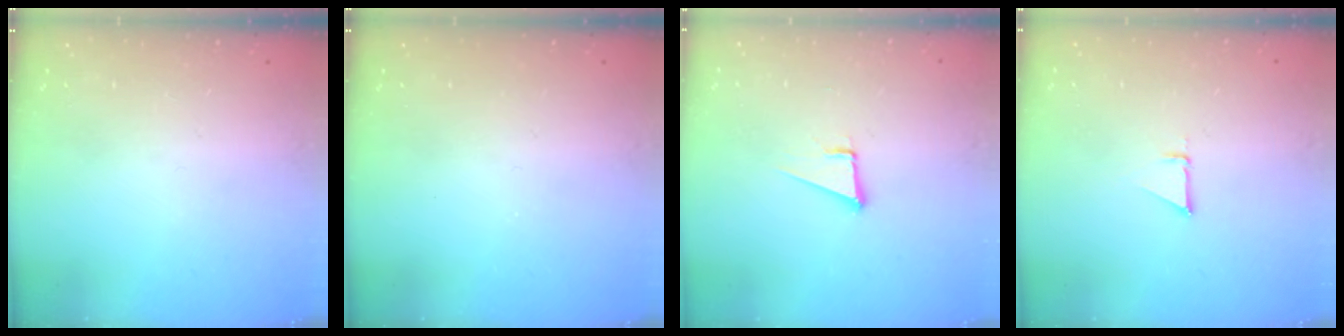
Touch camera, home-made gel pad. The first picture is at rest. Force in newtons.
{"total": 0.0}
{"total": 4.3, "press": 3.4, "slide": 2.6}
{"total": 2.5, "press": 2.5, "slide": 0.1}